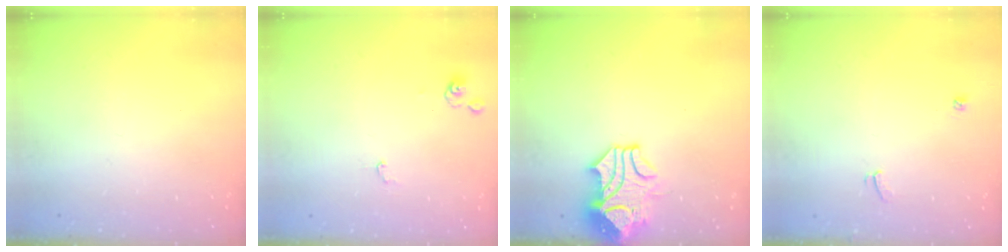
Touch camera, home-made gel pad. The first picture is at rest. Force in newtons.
{"total": 1.1, "press": 1.1, "slide": 0.2}
{"total": 2.7, "press": 2.3, "slide": 1.4}
{"total": 2.1, "press": 2.1, "slide": 0.3}